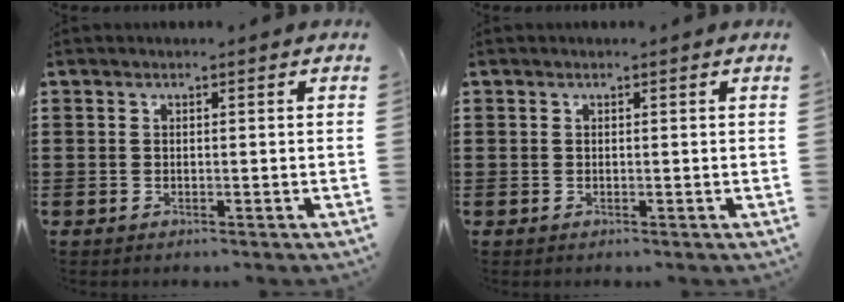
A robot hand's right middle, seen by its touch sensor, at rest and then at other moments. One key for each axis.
{"total": 0.0}